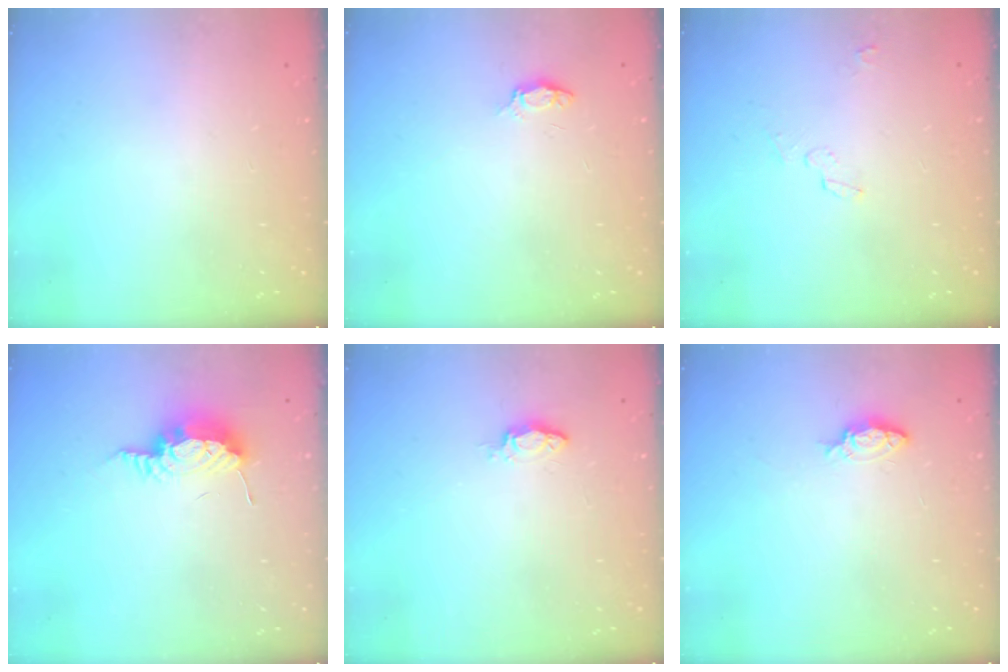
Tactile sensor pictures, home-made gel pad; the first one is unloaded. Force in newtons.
{"total": 3.6, "press": 3.6, "slide": 0.4}
{"total": 2.6, "press": 2.3, "slide": 1.2}
{"total": 8.4, "press": 8.4, "slide": 0.9}
{"total": 2.8, "press": 2.8, "slide": 0.4}
{"total": 5.0, "press": 4.9, "slide": 0.8}